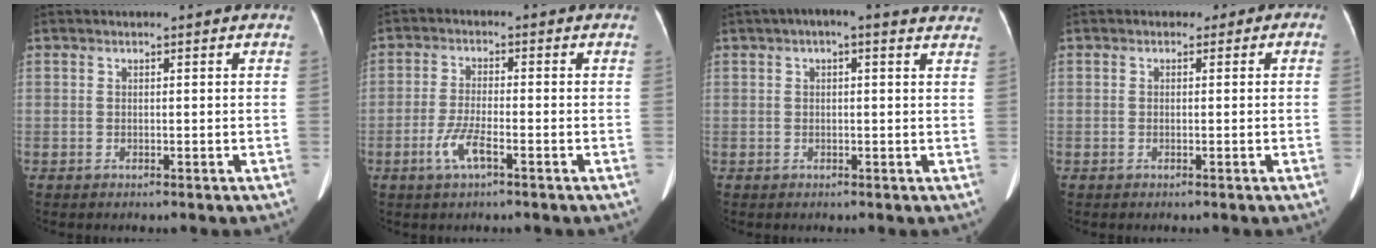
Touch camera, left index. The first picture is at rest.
{"total": 4.4, "force": [-2.4, 0.6, 3.6], "torque": [-0.084, -0.007, -0.046]}
{"total": 8.9, "force": [7.0, 2.2, 5.1], "torque": [-0.068, 0.027, 0.071]}
{"total": 1.5, "force": [-0.3, 1.4, 0.3], "torque": [0.008, 0.010, -0.011]}